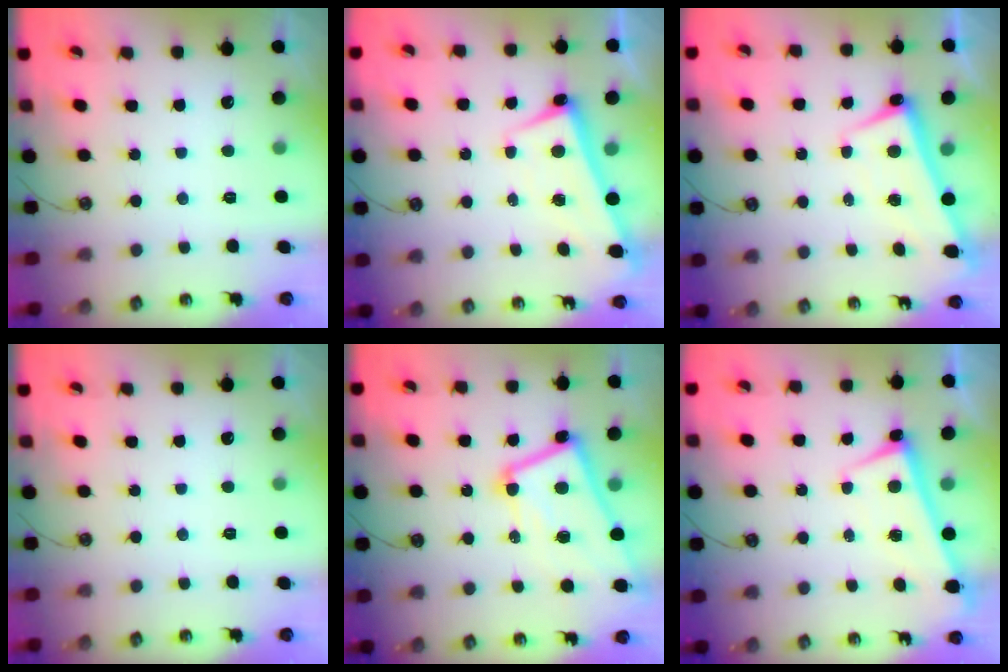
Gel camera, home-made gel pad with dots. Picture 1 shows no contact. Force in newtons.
{"total": 2.5, "press": 2.4, "slide": 0.7}
{"total": 2.6, "press": 2.5, "slide": 0.7}
{"total": 0.0}
{"total": 12.1, "press": 12.1, "slide": 1.0}
{"total": 0.8, "press": 0.6, "slide": 0.5}